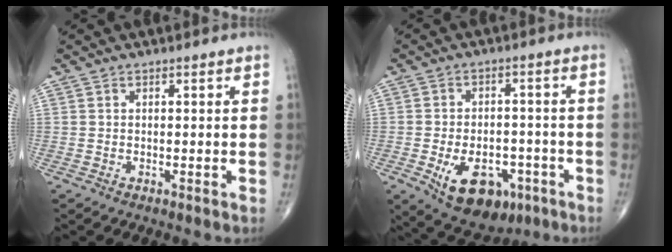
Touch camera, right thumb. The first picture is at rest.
{"total": 13.1, "force": [-5.5, 8.0, 8.8], "torque": [-0.113, 0.019, -0.072]}